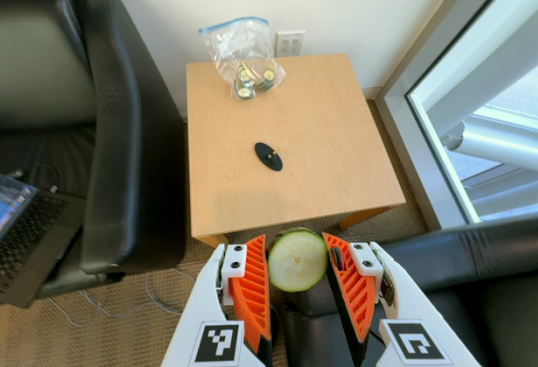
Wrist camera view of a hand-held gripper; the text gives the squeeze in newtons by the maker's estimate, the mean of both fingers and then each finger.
{"total": 10.2, "left": 10.4, "right": 10.0}